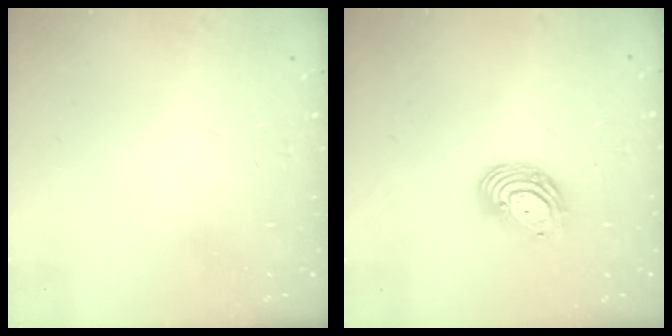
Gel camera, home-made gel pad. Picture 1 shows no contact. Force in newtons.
{"total": 9.0, "press": 8.8, "slide": 1.9}